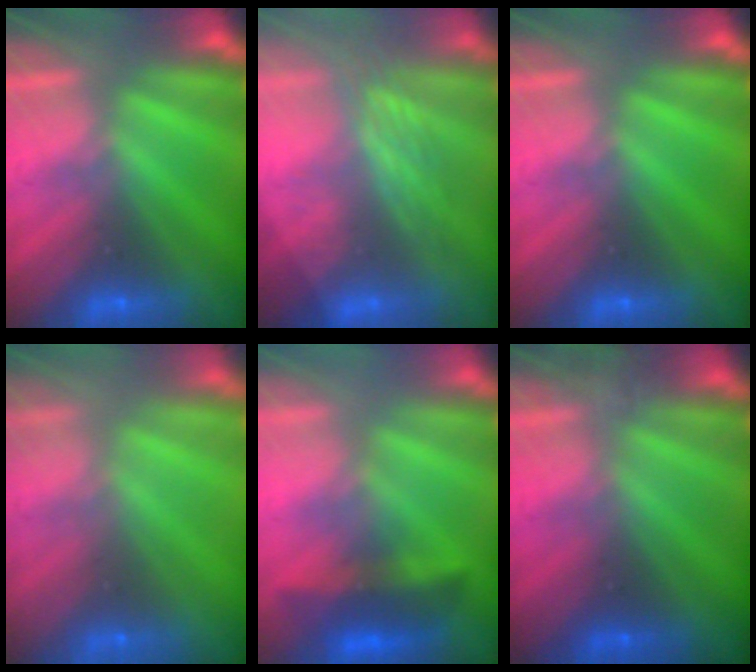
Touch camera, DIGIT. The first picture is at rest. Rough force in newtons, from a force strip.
{"total": 3.0}
{"total": 0.0}
{"total": 8.8}
{"total": 3.2}
{"total": 1.6}